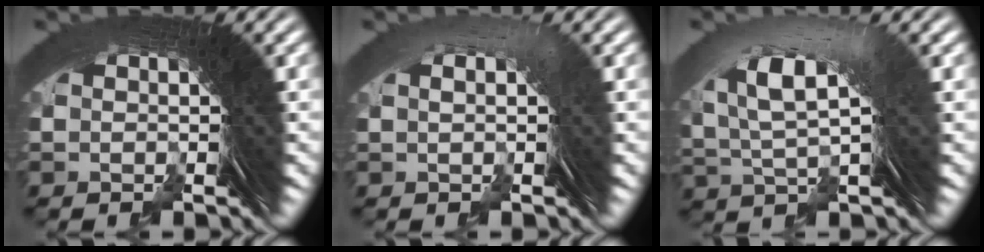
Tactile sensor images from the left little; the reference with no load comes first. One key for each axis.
{"total": 0.8, "fx": 0.1, "fy": -0.5, "fz": 0.6, "tx": 0.002, "ty": 0.022, "tz": -0.002}
{"total": 3.9, "fx": 1.1, "fy": 0.8, "fz": 3.7, "tx": -0.067, "ty": 0.011, "tz": 0.017}